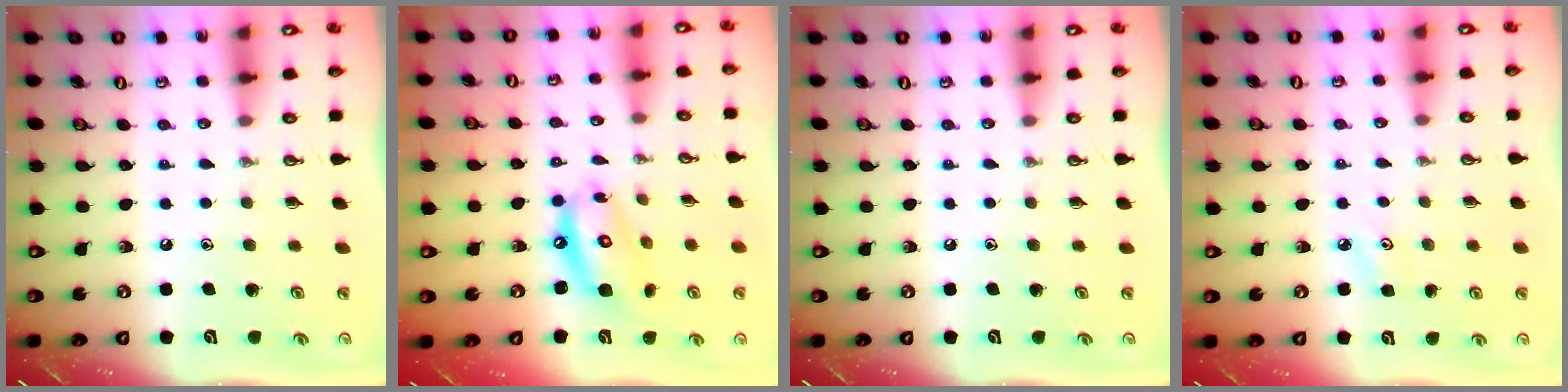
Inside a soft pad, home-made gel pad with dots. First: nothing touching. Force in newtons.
{"total": 12.4, "press": 12.3, "slide": 1.2}
{"total": 0.0}
{"total": 3.6, "press": 3.6, "slide": 0.4}